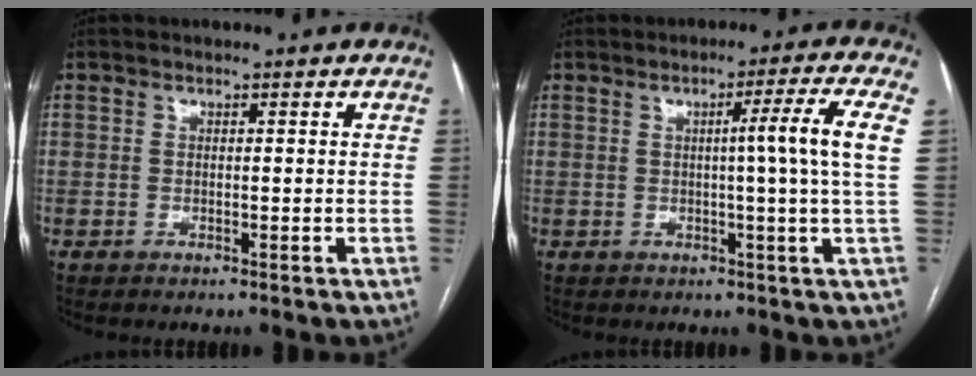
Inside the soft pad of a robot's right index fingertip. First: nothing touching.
{"total": 7.2, "force": [1.1, -2.3, 6.8], "torque": [-0.100, 0.001, 0.020]}